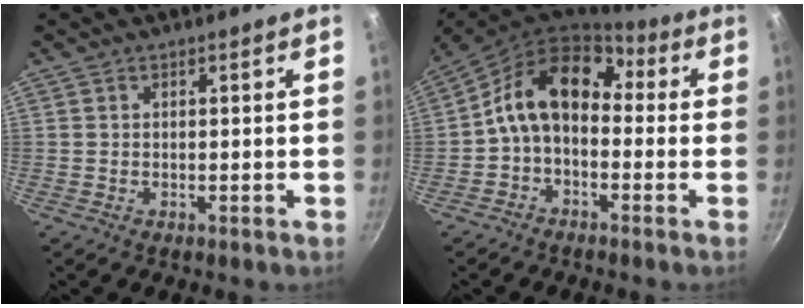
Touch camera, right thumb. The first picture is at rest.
{"total": 13.1, "force": [0.3, 9.2, 9.3], "torque": [-0.139, 0.046, -0.021]}